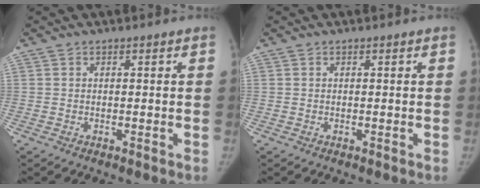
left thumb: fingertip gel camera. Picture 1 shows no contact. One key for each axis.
{"total": 0.0}